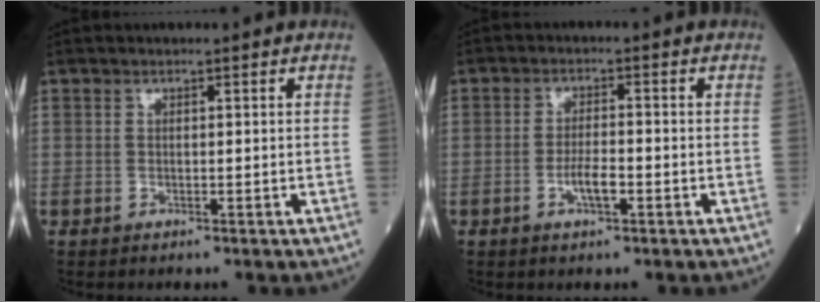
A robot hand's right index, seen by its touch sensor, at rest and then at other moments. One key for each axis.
{"total": 3.6, "fx": -1.4, "fy": 0.8, "fz": 3.3, "tx": -0.062, "ty": 0.001, "tz": -0.025}